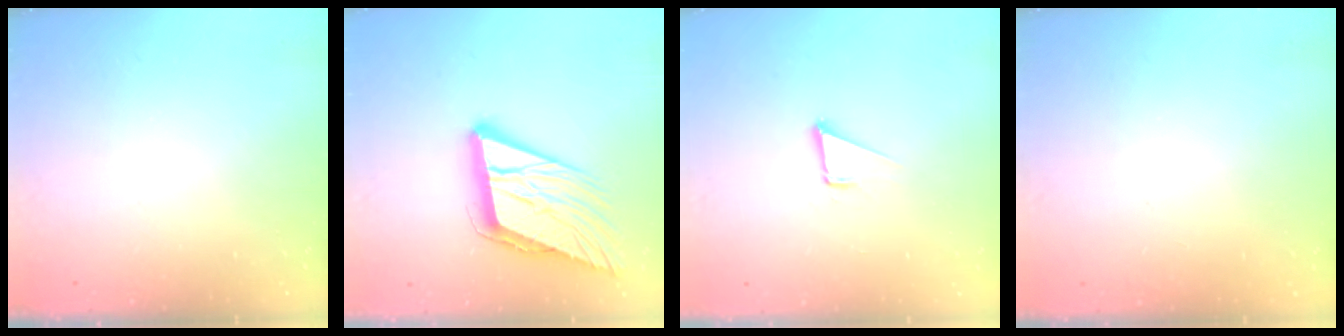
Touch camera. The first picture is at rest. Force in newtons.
{"total": 15.3, "press": 14.7, "slide": 4.1}
{"total": 1.9, "press": 1.9, "slide": 0.1}
{"total": 2.7, "press": 2.7, "slide": 0.3}